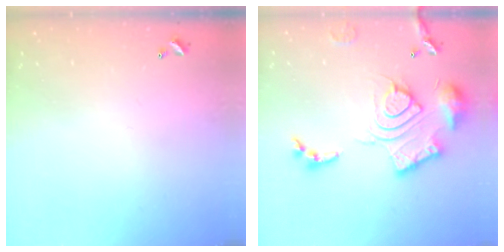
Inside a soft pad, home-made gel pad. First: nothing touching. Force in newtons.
{"total": 20.0, "press": 19.9, "slide": 1.9}